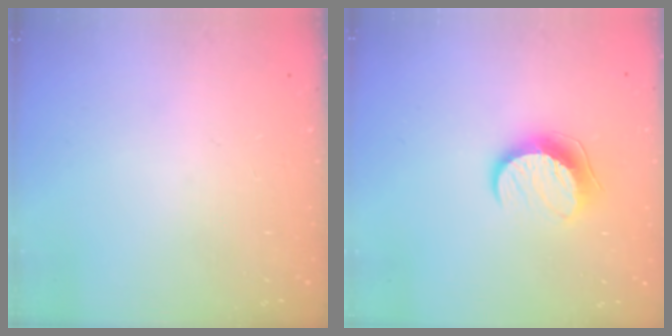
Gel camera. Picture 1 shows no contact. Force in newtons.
{"total": 9.5, "press": 9.5, "slide": 0.2}